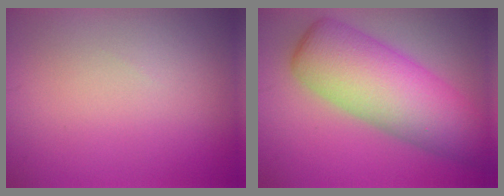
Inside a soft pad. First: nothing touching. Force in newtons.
{"total": 9.4, "press": 9.4, "slide": 0.3}